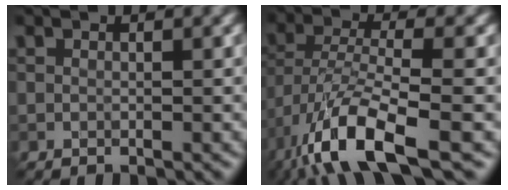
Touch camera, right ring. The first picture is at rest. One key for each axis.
{"total": 9.4, "fx": -5.5, "fy": 2.8, "fz": 7.1, "tx": -0.139, "ty": -0.004, "tz": -0.108}